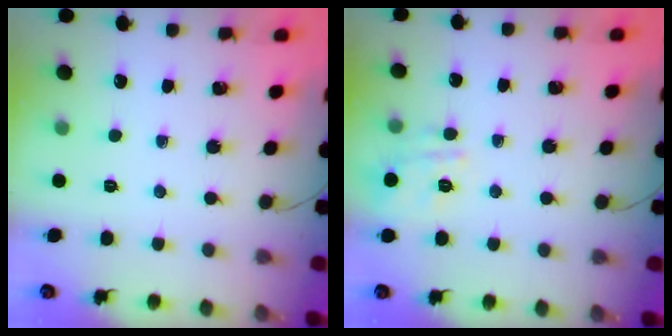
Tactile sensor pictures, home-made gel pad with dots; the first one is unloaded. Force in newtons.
{"total": 3.6, "press": 3.5, "slide": 1.0}